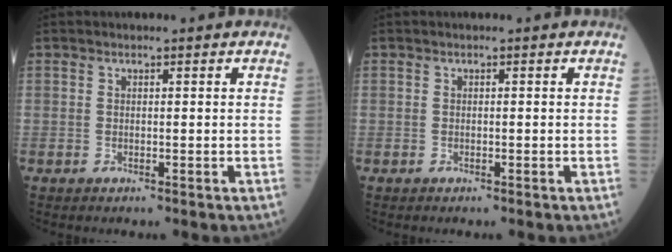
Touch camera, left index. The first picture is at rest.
{"total": 0.0}